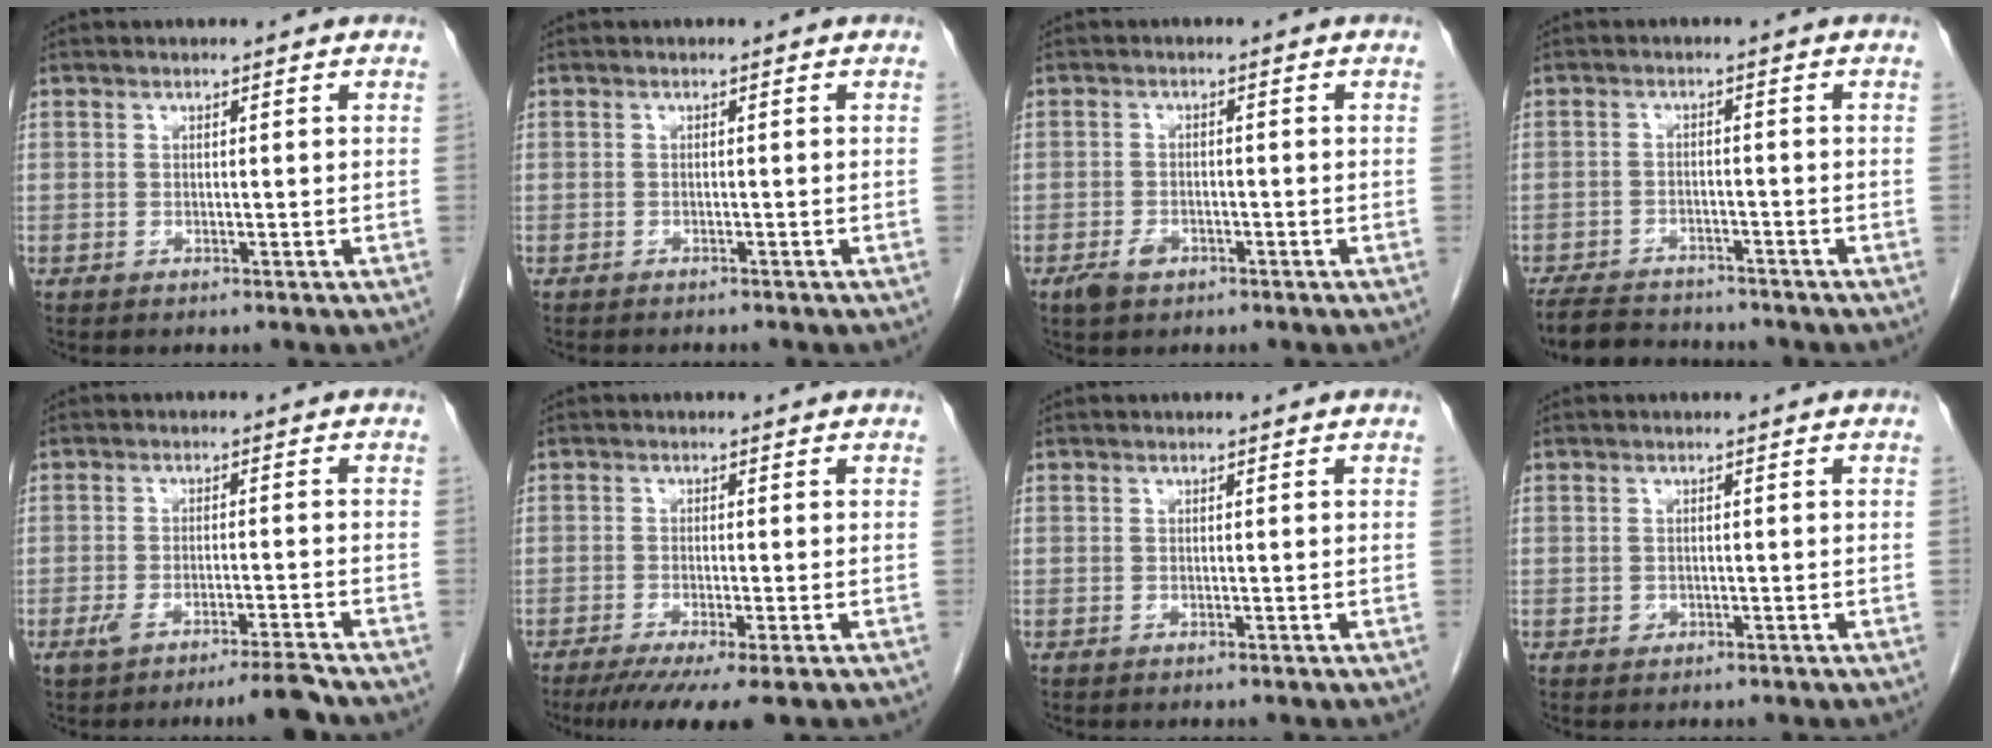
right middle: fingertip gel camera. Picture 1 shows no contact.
{"total": 2.7, "force": [-2.4, 0.5, 1.0], "torque": [-0.015, -0.005, -0.028]}
{"total": 2.6, "force": [-1.6, 1.5, 1.5], "torque": [-0.030, 0.001, -0.022]}
{"total": 8.0, "force": [-7.4, 2.0, 2.4], "torque": [-0.037, -0.010, -0.117]}
{"total": 4.9, "force": [-3.8, -0.3, 3.0], "torque": [-0.055, -0.006, -0.065]}
{"total": 7.4, "force": [-5.1, 0.4, 5.4], "torque": [-0.079, -0.019, -0.082]}
{"total": 0.0}
{"total": 0.7, "force": [-0.2, 0.7, 0.2], "torque": [-0.003, 0.002, -0.003]}